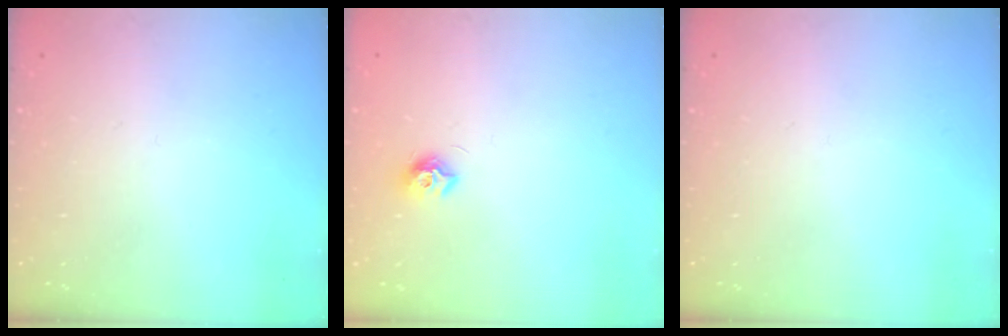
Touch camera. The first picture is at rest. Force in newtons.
{"total": 7.8, "press": 7.8, "slide": 0.3}
{"total": 0.0}